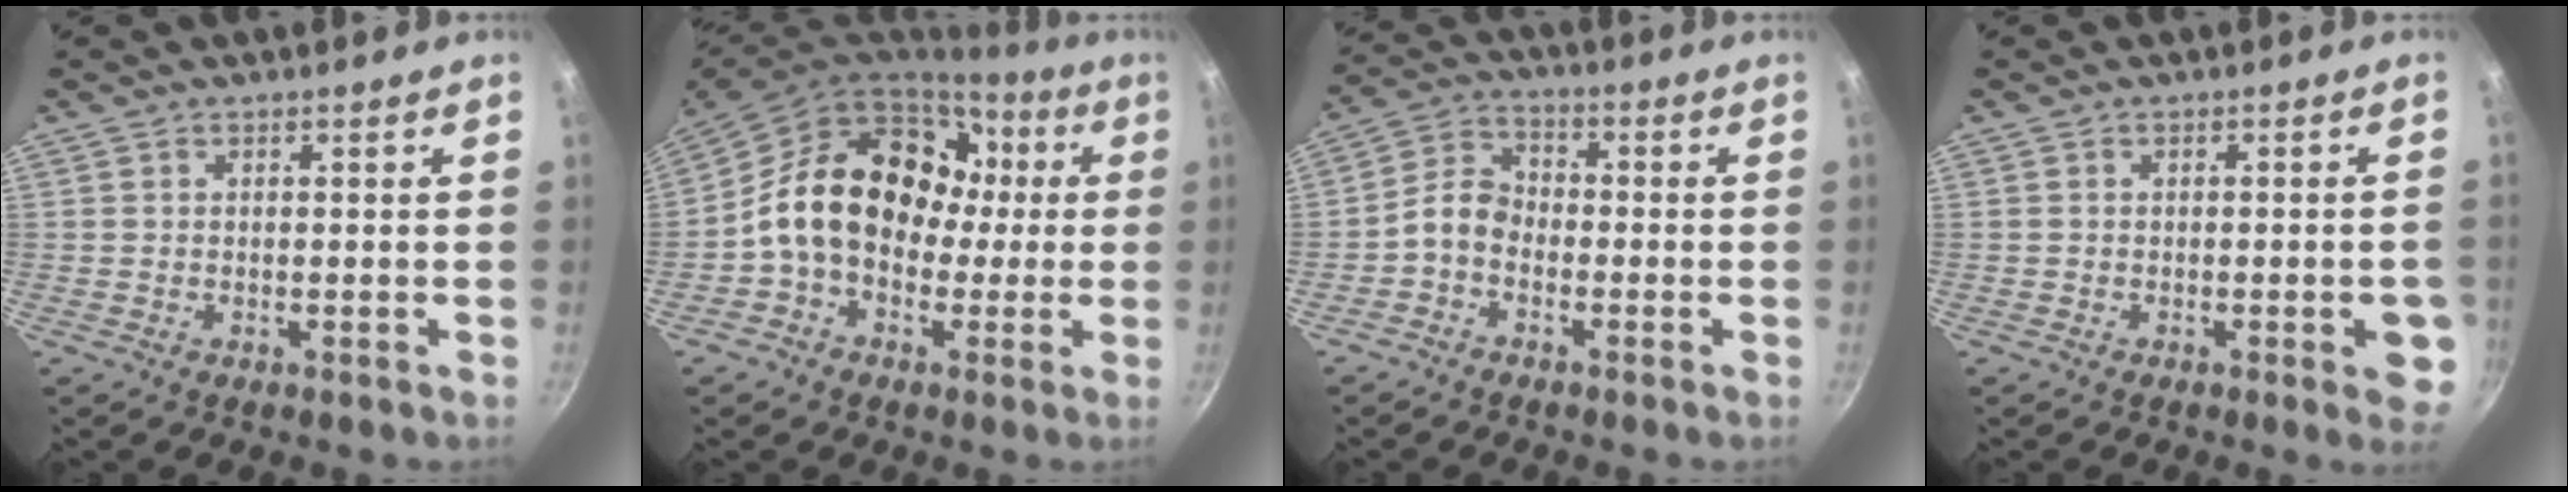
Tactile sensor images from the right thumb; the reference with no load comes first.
{"total": 20.1, "force": [1.0, 15.1, 13.2], "torque": [-0.197, 0.055, 0.007]}
{"total": 5.7, "force": [-2.3, 4.0, 3.3], "torque": [-0.058, 0.036, -0.061]}
{"total": 5.4, "force": [-1.7, 1.7, 4.8], "torque": [-0.041, 0.003, -0.022]}